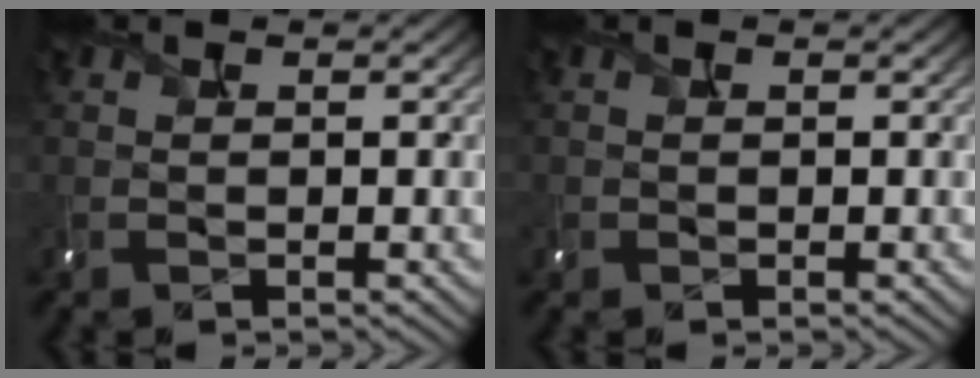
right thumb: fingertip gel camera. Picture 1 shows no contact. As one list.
[{"total": 0.6, "force": [-0.3, 0.5, -0.1], "torque": [0.000, -0.003, -0.002]}]